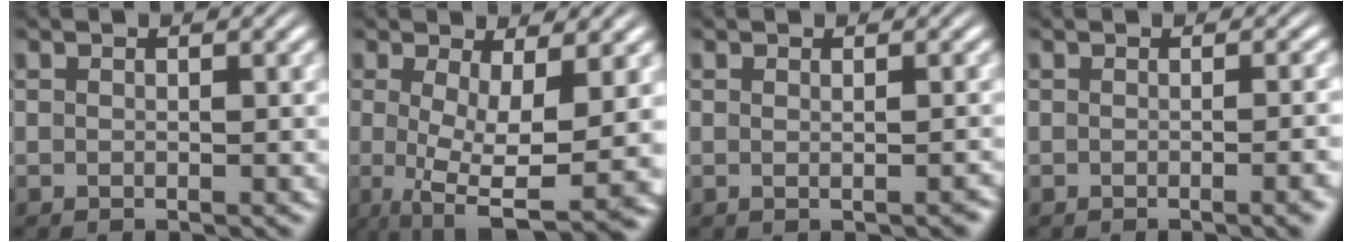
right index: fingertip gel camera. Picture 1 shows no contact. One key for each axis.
{"total": 8.7, "fx": -2.3, "fy": 3.0, "fz": 7.8, "tx": -0.131, "ty": -0.052, "tz": -0.010}
{"total": 0.8, "fx": -0.4, "fy": -0.3, "fz": 0.7, "tx": -0.006, "ty": -0.002, "tz": -0.005}
{"total": 1.4, "fx": -0.8, "fy": -0.2, "fz": 1.1, "tx": -0.012, "ty": 0.006, "tz": -0.015}